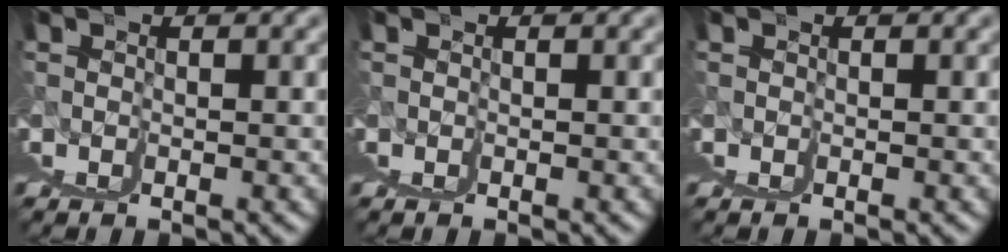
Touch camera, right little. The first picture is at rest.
{"total": 0.0}
{"total": 0.0}